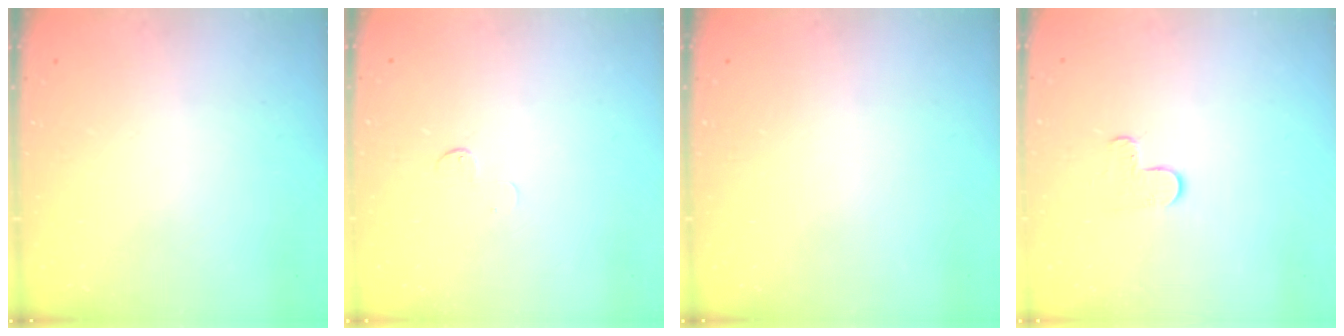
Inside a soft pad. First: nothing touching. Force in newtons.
{"total": 2.6, "press": 2.6, "slide": 0.3}
{"total": 0.0}
{"total": 4.7, "press": 4.7, "slide": 0.4}